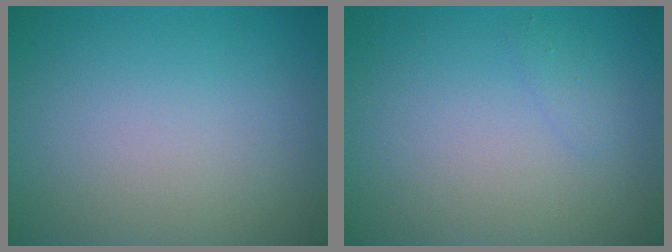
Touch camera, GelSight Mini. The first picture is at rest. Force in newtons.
{"total": 0.8, "press": 0.8, "slide": 0.0}